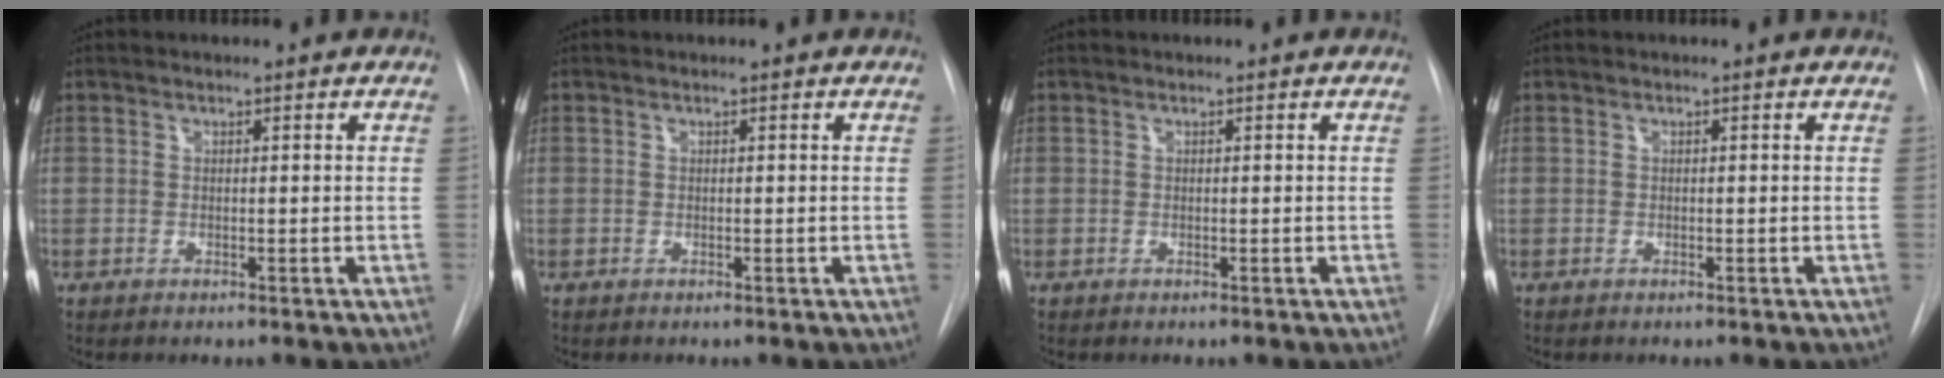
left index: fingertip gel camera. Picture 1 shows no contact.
{"total": 0.0}
{"total": 0.0}
{"total": 0.0}